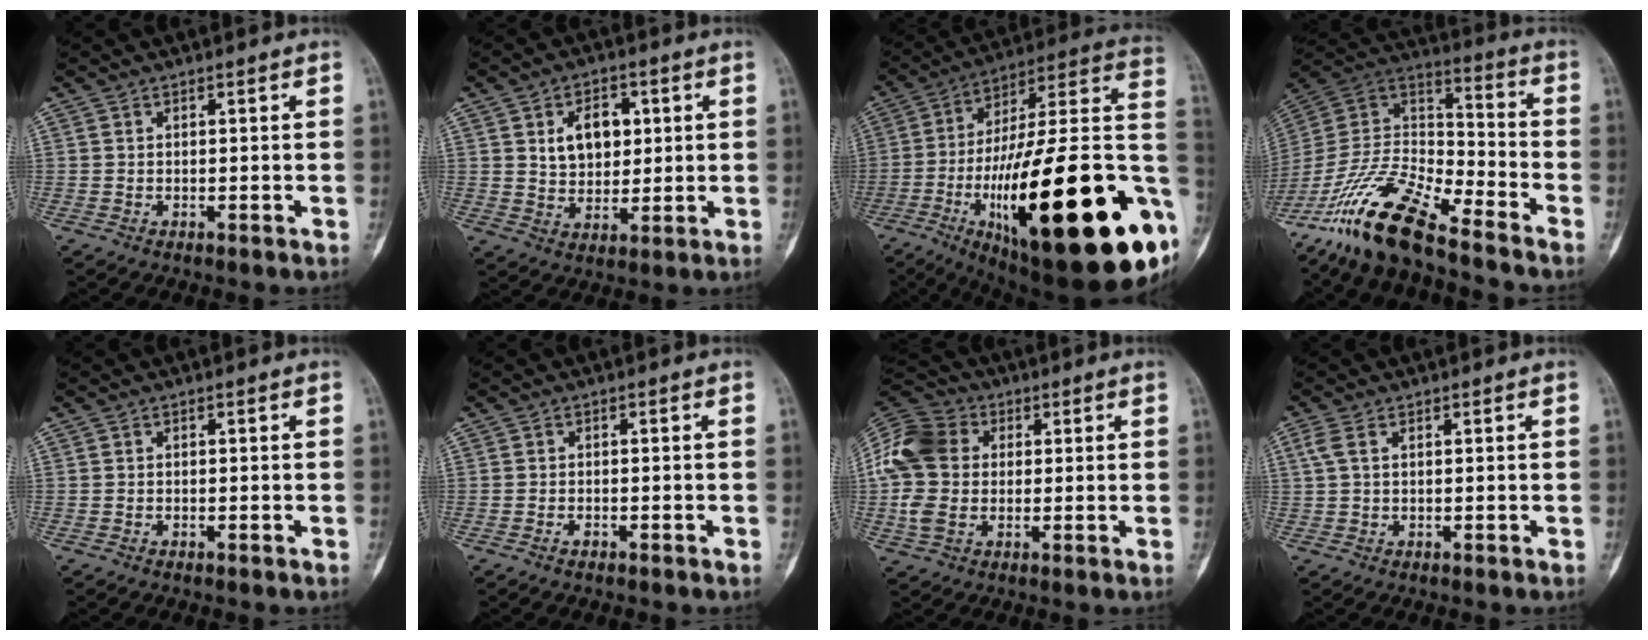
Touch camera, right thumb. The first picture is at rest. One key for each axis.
{"total": 8.7, "fx": 2.3, "fy": 6.0, "fz": 5.8, "tx": -0.056, "ty": -0.010, "tz": 0.041}
{"total": 42.8, "fx": -11.0, "fy": 12.3, "fz": 39.5, "tx": -0.517, "ty": 0.041, "tz": -0.171}
{"total": 19.4, "fx": -14.7, "fy": 5.1, "fz": 11.6, "tx": -0.218, "ty": 0.074, "tz": -0.280}
{"total": 0.0}
{"total": 1.0, "fx": -0.8, "fy": 0.4, "fz": 0.5, "tx": -0.013, "ty": 0.005, "tz": -0.015}
{"total": 15.1, "fx": 1.5, "fy": 11.5, "fz": 9.7, "tx": -0.210, "ty": 0.024, "tz": 0.022}
{"total": 2.6, "fx": 0.8, "fy": 1.3, "fz": 2.1, "tx": -0.068, "ty": 0.013, "tz": 0.020}